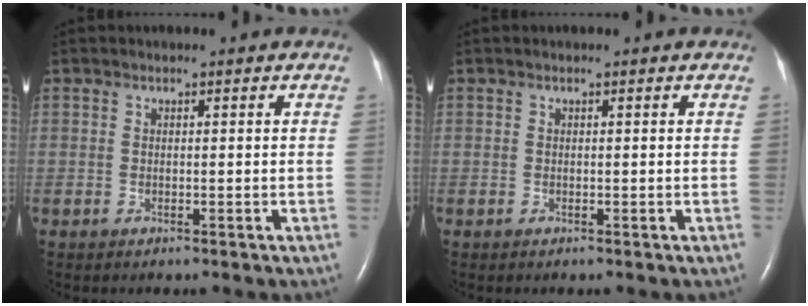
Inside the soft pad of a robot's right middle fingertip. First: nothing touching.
{"total": 0.0}